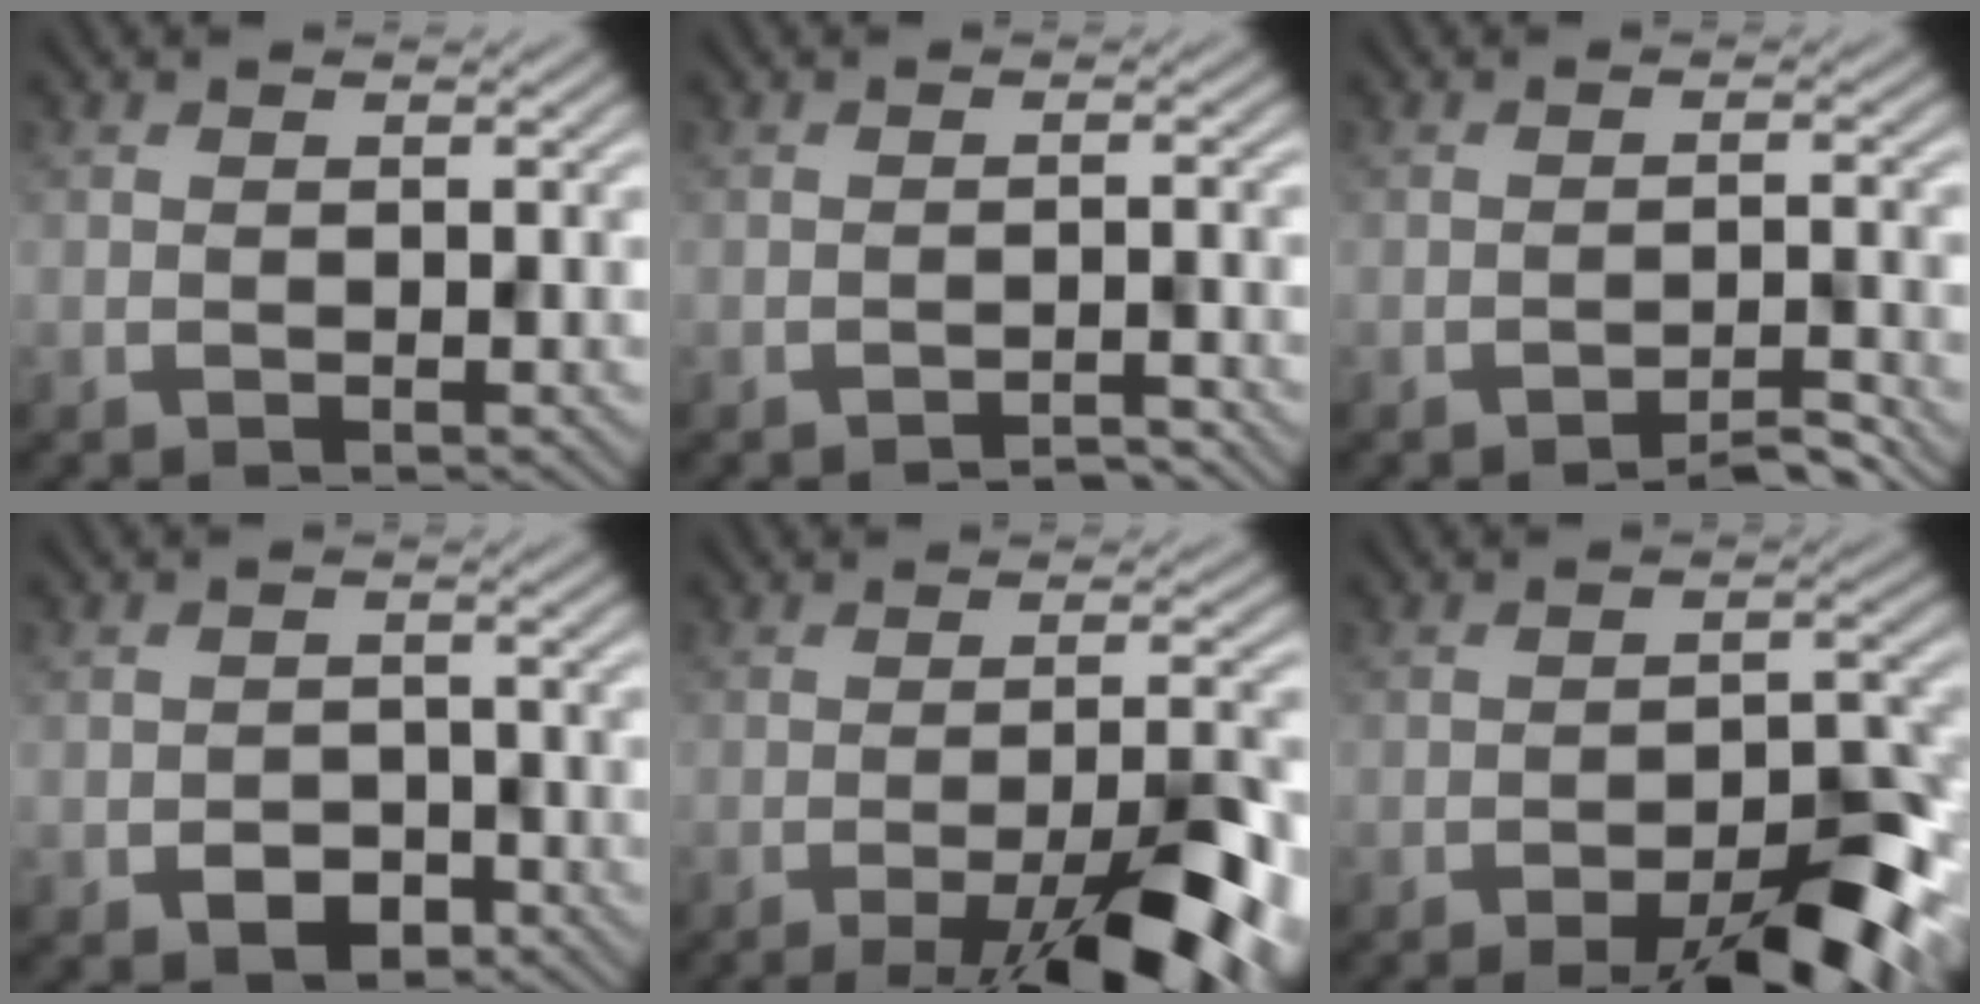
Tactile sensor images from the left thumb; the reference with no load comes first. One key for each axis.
{"total": 1.5, "fx": -1.4, "fy": -0.4, "fz": 0.3, "tx": -0.004, "ty": 0.008, "tz": -0.026}
{"total": 2.4, "fx": -2.2, "fy": -0.2, "fz": 1.1, "tx": -0.016, "ty": 0.010, "tz": -0.038}
{"total": 3.0, "fx": -1.8, "fy": 2.0, "fz": 1.4, "tx": -0.024, "ty": -0.002, "tz": -0.032}
{"total": 11.9, "fx": -6.8, "fy": 1.9, "fz": 9.6, "tx": -0.141, "ty": 0.008, "tz": -0.097}
{"total": 9.9, "fx": -6.4, "fy": 2.9, "fz": 6.9, "tx": -0.093, "ty": 0.010, "tz": -0.094}